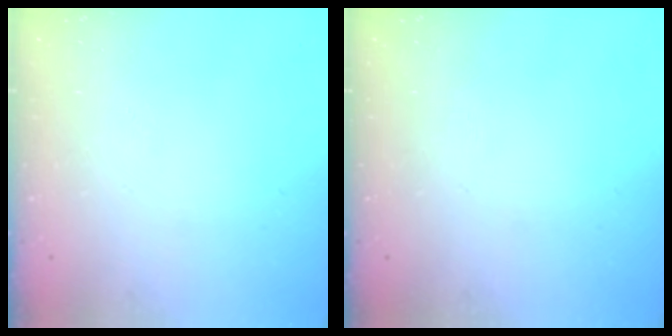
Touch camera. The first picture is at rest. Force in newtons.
{"total": 0.0}